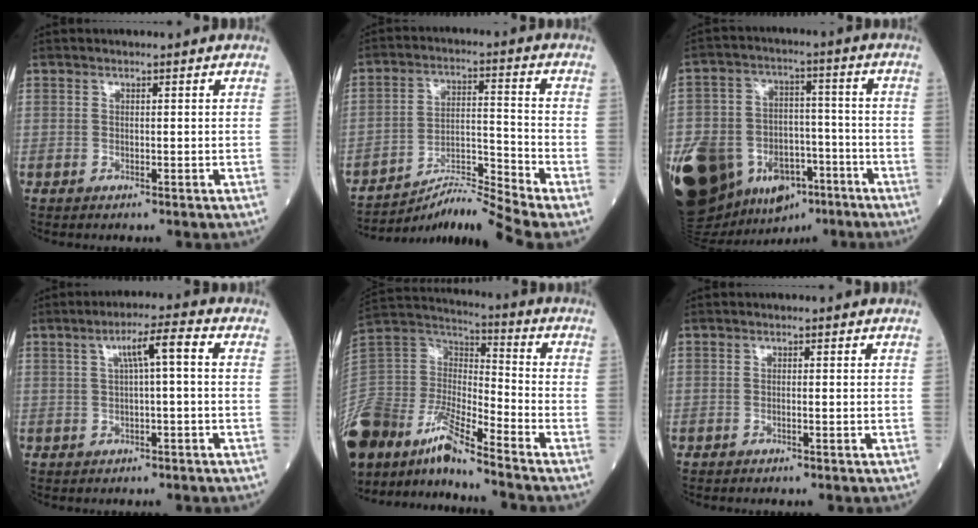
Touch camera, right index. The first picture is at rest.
{"total": 8.8, "force": [-7.9, -2.8, 2.5], "torque": [-0.045, 0.016, -0.139]}
{"total": 23.2, "force": [-10.8, 15.1, 13.9], "torque": [-0.304, 0.012, -0.170]}
{"total": 5.0, "force": [0.9, 0.2, 4.9], "torque": [-0.083, 0.015, 0.014]}
{"total": 25.0, "force": [-18.9, 6.4, 15.0], "torque": [-0.381, -0.032, -0.363]}
{"total": 0.0}